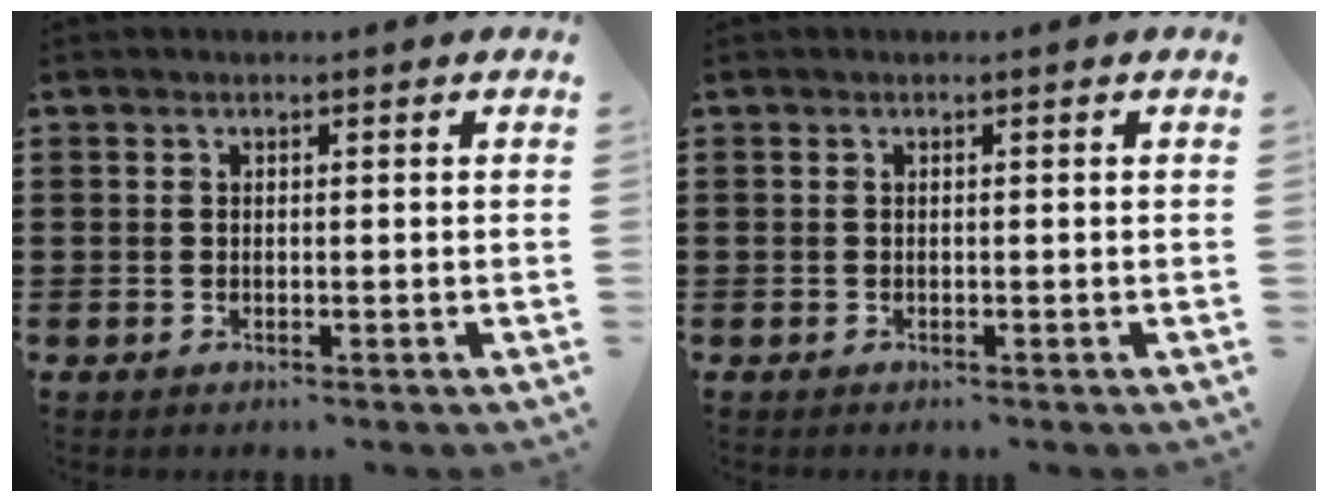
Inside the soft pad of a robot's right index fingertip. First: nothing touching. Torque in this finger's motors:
{"motor_torque": [-0.02, 0.02, 0.00, 0.02]}